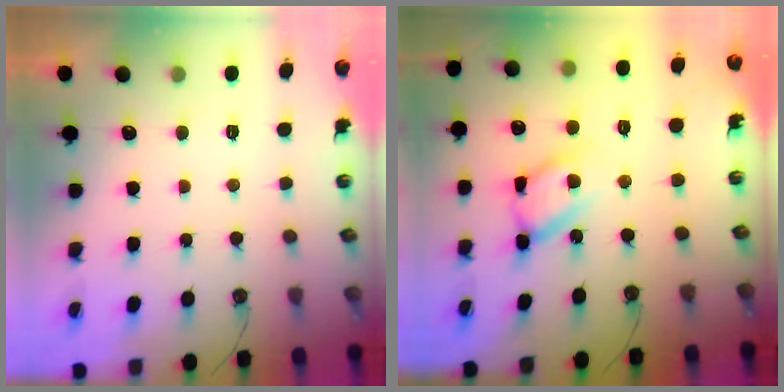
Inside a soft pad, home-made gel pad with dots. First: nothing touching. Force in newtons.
{"total": 14.4, "press": 14.3, "slide": 1.1}